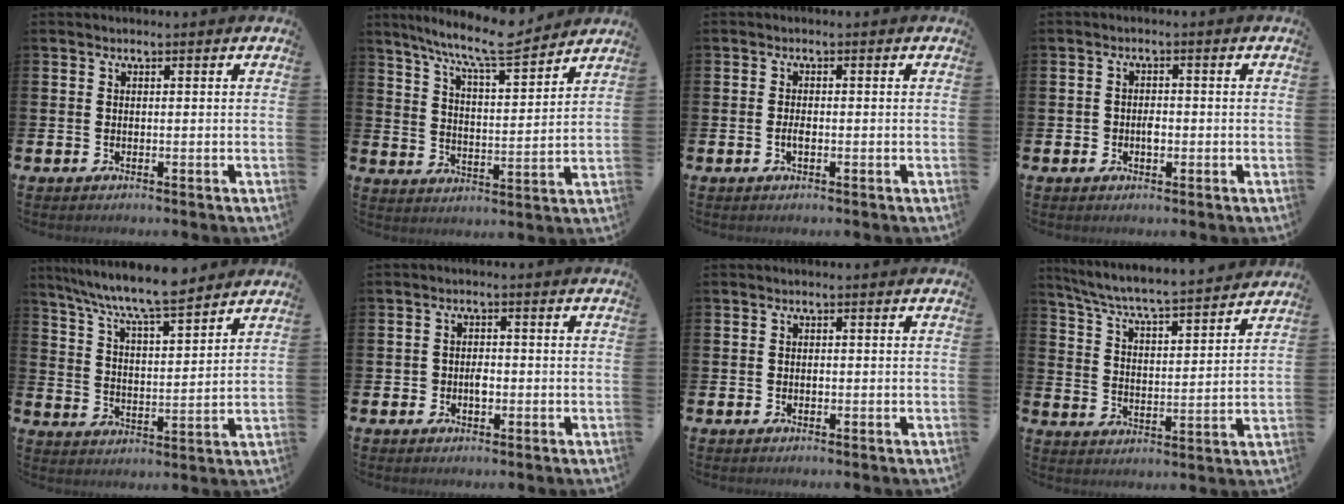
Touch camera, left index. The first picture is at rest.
{"total": 9.3, "force": [8.5, 0.7, 3.8], "torque": [-0.096, -0.046, 0.148]}
{"total": 1.4, "force": [-0.4, 0.6, 1.2], "torque": [-0.014, -0.003, -0.010]}
{"total": 1.8, "force": [-0.4, 1.3, 1.2], "torque": [0.002, -0.004, -0.015]}
{"total": 8.5, "force": [8.0, 0.4, 2.8], "torque": [-0.085, -0.046, 0.143]}
{"total": 2.1, "force": [-0.5, 1.6, 1.3], "torque": [-0.002, -0.005, -0.017]}
{"total": 0.6, "force": [-0.1, 0.5, 0.3], "torque": [0.002, 0.001, -0.005]}
{"total": 6.4, "force": [6.2, 0.0, 1.9], "torque": [-0.064, -0.053, 0.103]}